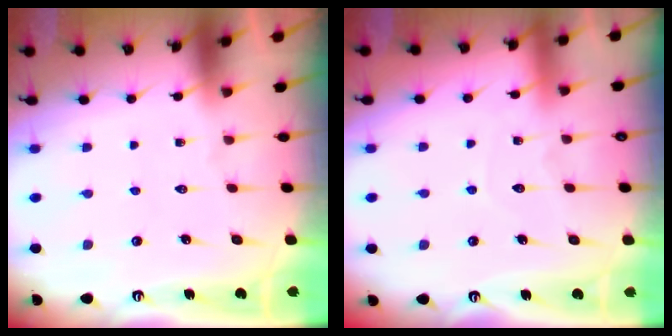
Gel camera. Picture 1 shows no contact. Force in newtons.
{"total": 5.4, "press": 5.4, "slide": 0.5}